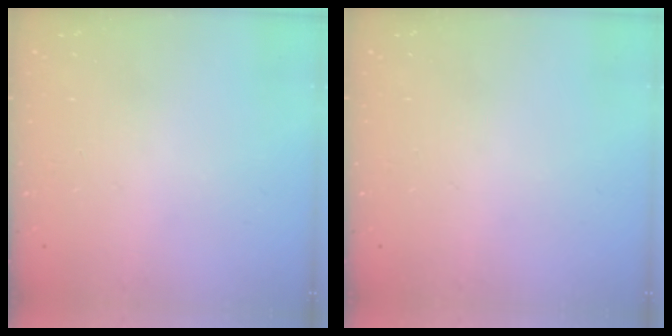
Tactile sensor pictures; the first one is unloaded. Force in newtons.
{"total": 0.0}